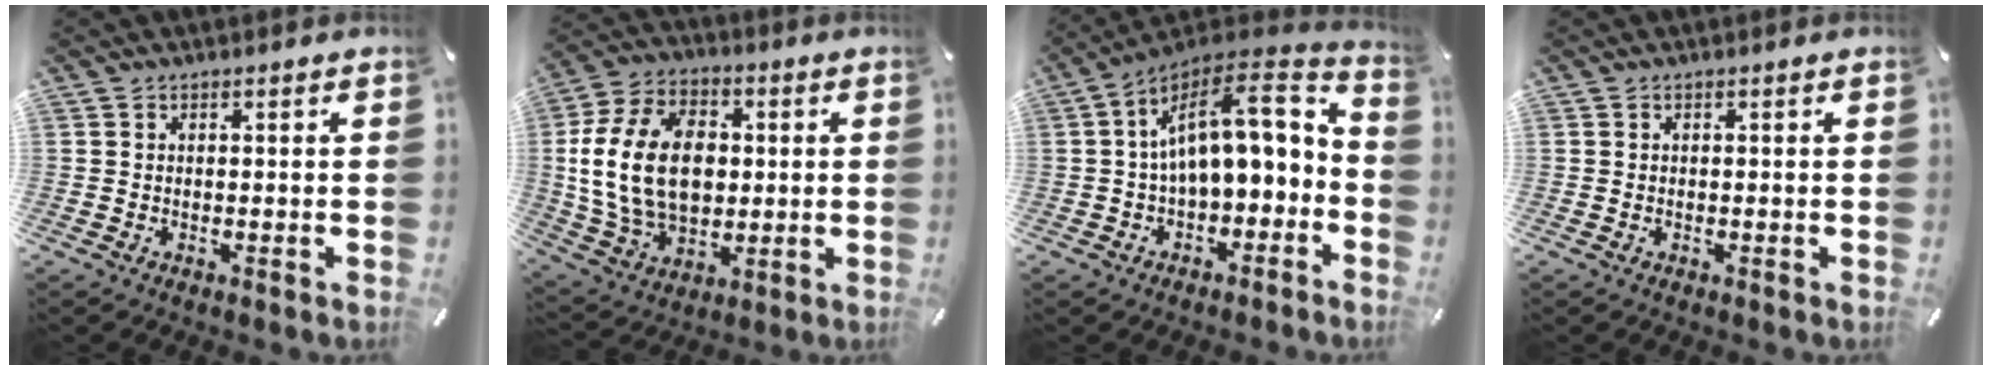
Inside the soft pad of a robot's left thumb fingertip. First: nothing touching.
{"total": 19.0, "force": [0.9, 13.8, 13.0], "torque": [-0.282, 0.010, 0.016]}
{"total": 15.2, "force": [2.0, 8.2, 12.6], "torque": [-0.194, -0.015, 0.033]}
{"total": 0.0}